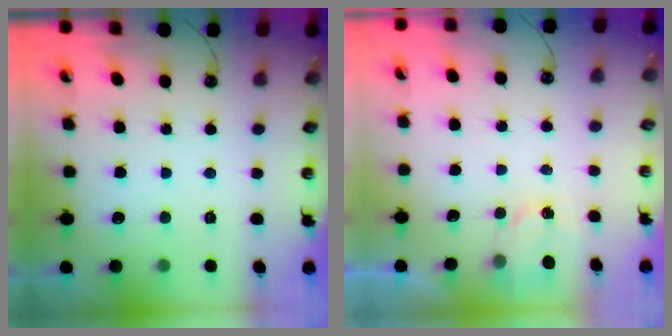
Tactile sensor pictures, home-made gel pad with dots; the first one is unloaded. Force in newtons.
{"total": 2.4, "press": 2.4, "slide": 0.3}